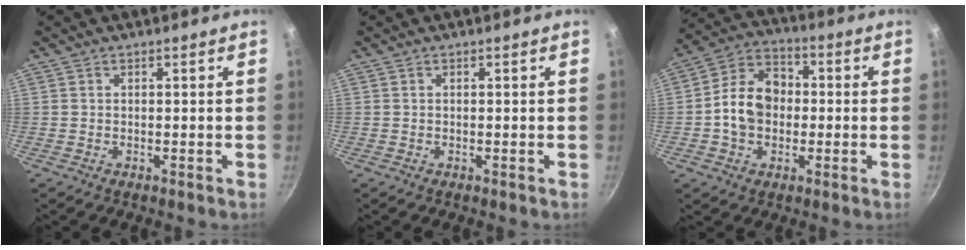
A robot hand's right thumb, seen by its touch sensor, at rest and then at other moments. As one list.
[{"total": 0.0}, {"total": 11.8, "force": [-0.7, 9.1, 7.5], "torque": [-0.098, 0.028, -0.028]}]